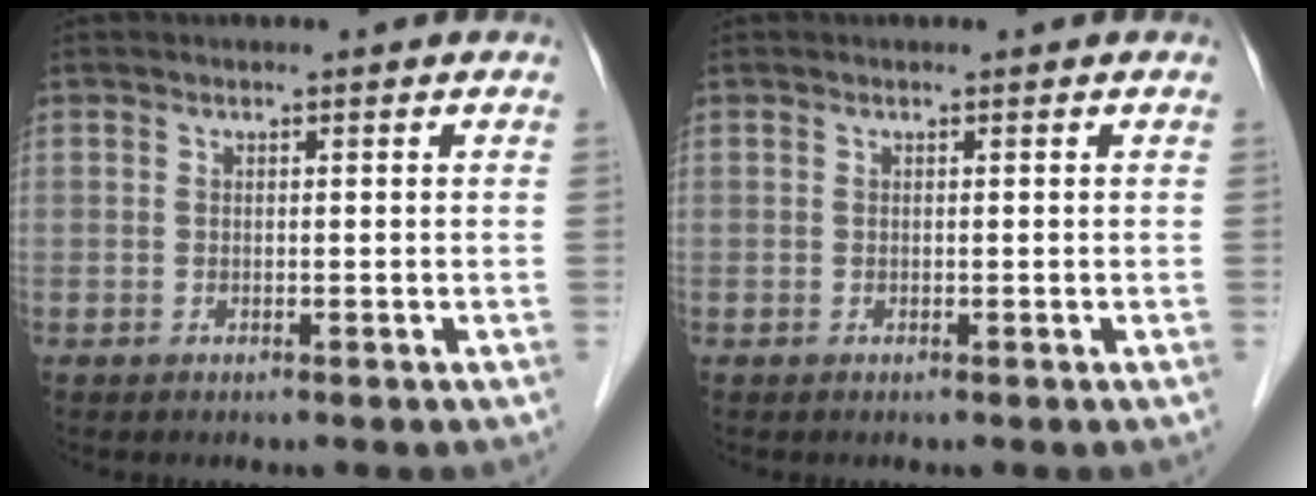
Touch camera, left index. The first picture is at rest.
{"total": 0.0}